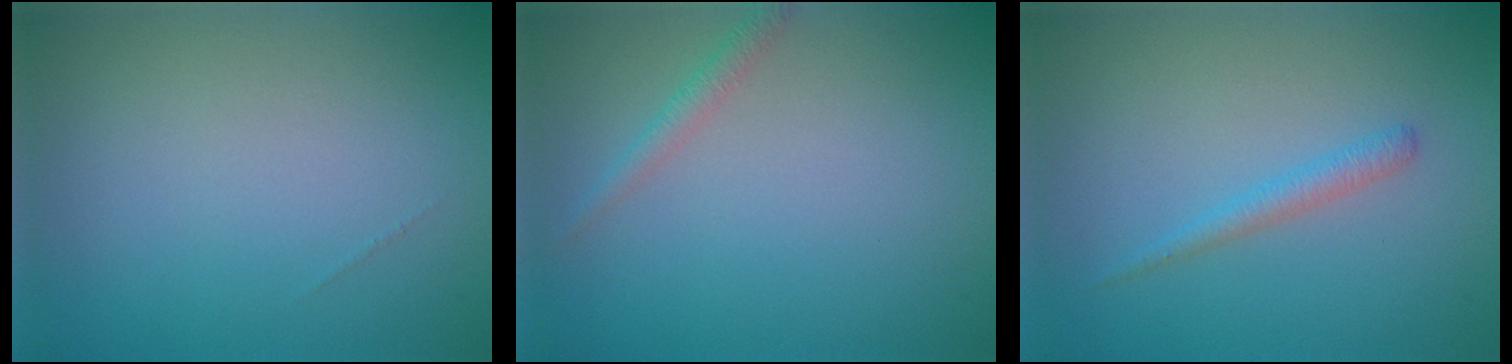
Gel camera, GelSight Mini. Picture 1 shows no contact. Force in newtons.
{"total": 1.3, "press": 1.3, "slide": 0.0}
{"total": 1.4, "press": 1.4, "slide": 0.1}